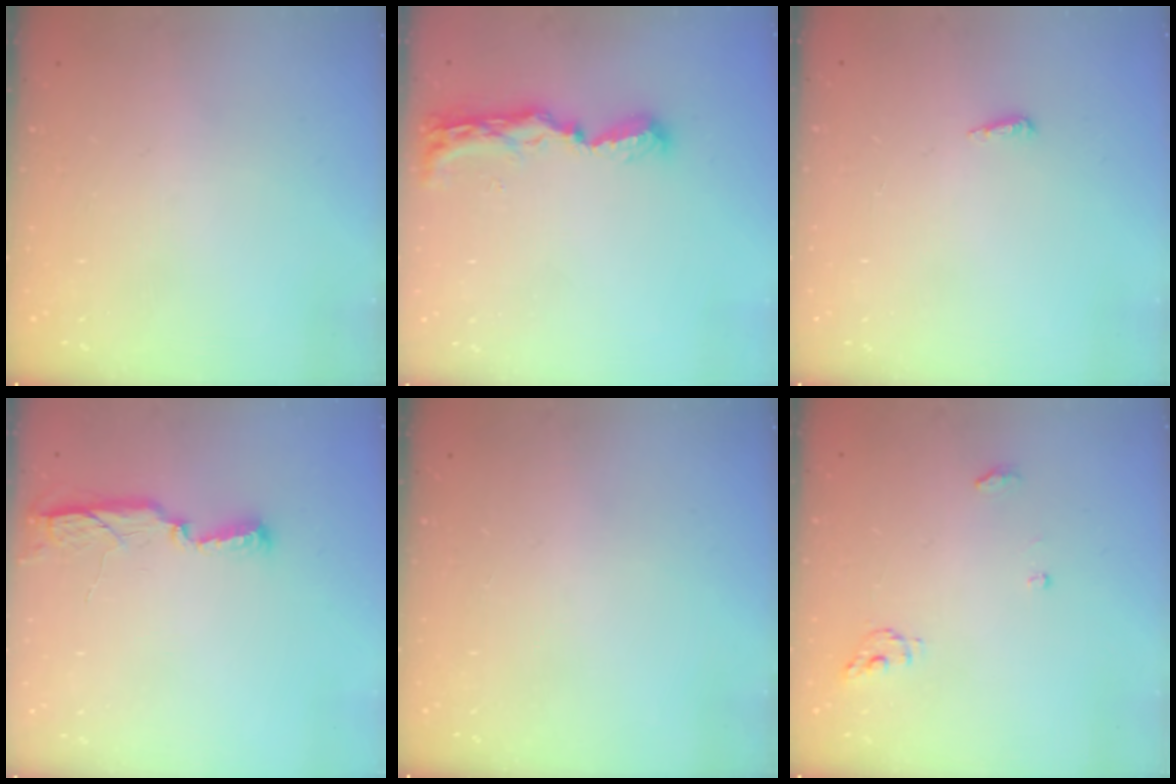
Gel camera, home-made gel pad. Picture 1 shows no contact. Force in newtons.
{"total": 8.7, "press": 8.7, "slide": 0.3}
{"total": 4.1, "press": 4.0, "slide": 0.8}
{"total": 6.6, "press": 6.5, "slide": 1.1}
{"total": 0.0}
{"total": 4.6, "press": 4.6, "slide": 0.3}